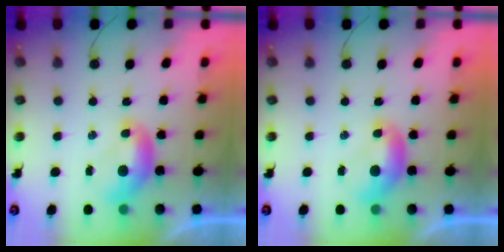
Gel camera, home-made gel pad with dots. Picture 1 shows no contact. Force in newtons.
{"total": 0.0}